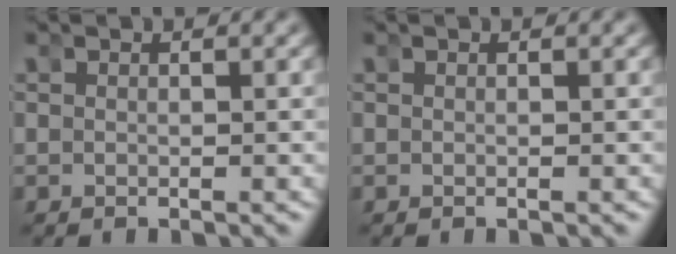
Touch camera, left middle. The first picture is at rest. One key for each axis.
{"total": 0.0}